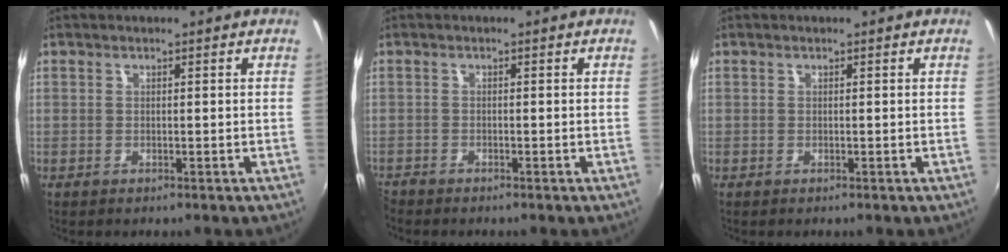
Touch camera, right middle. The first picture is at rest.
{"total": 1.6, "force": [-1.6, 0.2, 0.2], "torque": [-0.009, -0.010, -0.036]}
{"total": 0.0}